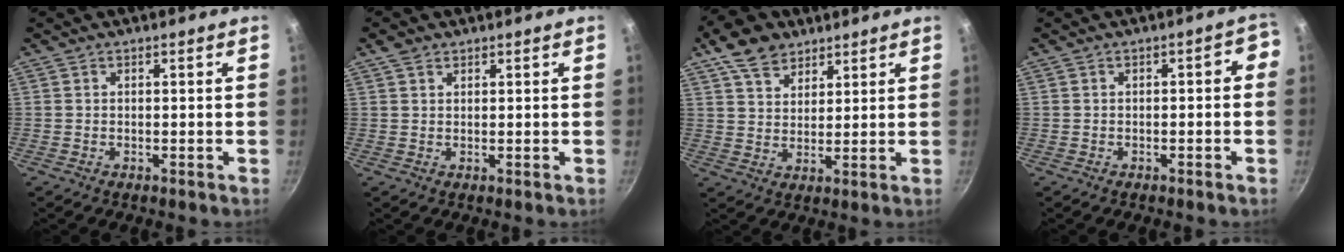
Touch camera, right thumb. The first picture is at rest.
{"total": 2.0, "force": [1.4, 1.3, 0.8], "torque": [-0.014, -0.003, 0.026]}
{"total": 9.9, "force": [6.4, 6.3, 4.2], "torque": [-0.049, -0.017, 0.114]}
{"total": 3.2, "force": [-0.6, 1.6, 2.7], "torque": [-0.017, 0.030, -0.002]}